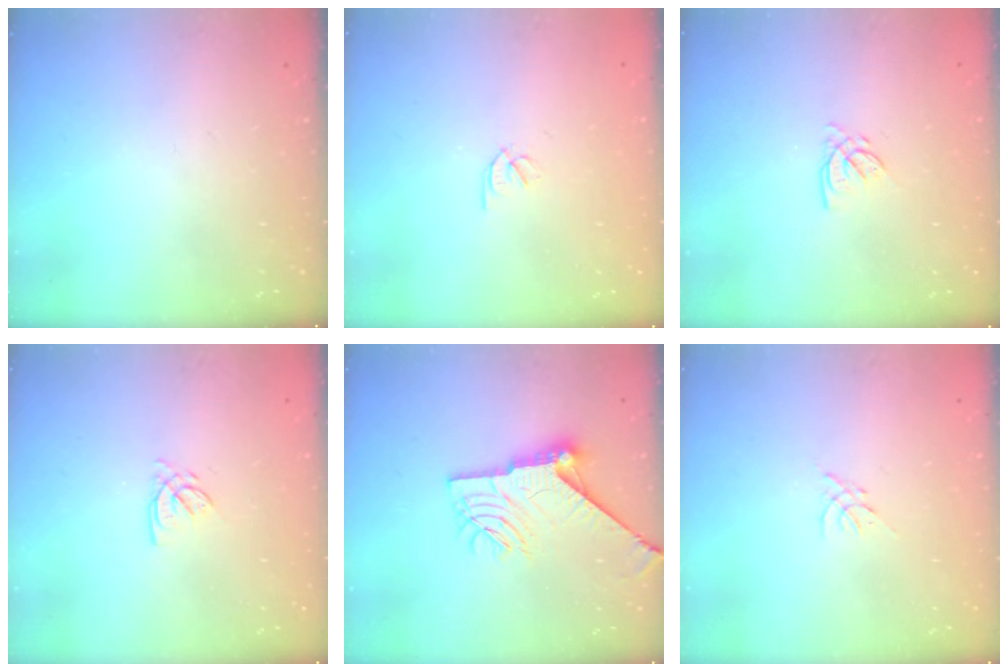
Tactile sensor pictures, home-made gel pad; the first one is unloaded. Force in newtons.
{"total": 1.8, "press": 1.7, "slide": 0.5}
{"total": 2.8, "press": 2.8, "slide": 0.1}
{"total": 2.5, "press": 2.5, "slide": 0.3}
{"total": 14.0, "press": 13.9, "slide": 0.9}
{"total": 0.0}